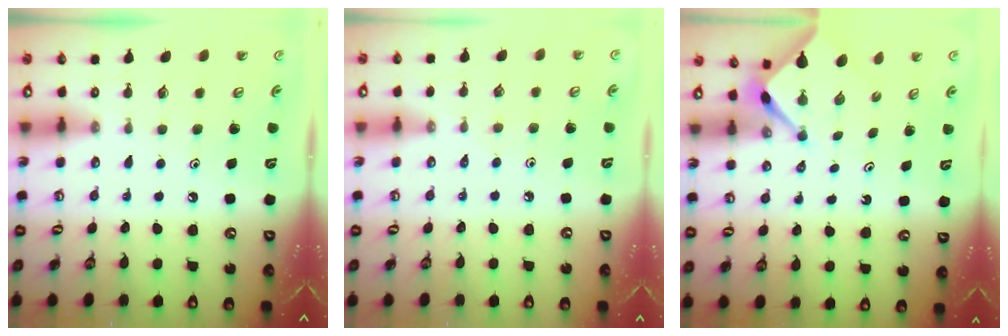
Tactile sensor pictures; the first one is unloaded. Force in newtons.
{"total": 2.6, "press": 2.6, "slide": 0.5}
{"total": 2.4, "press": 2.4, "slide": 0.3}